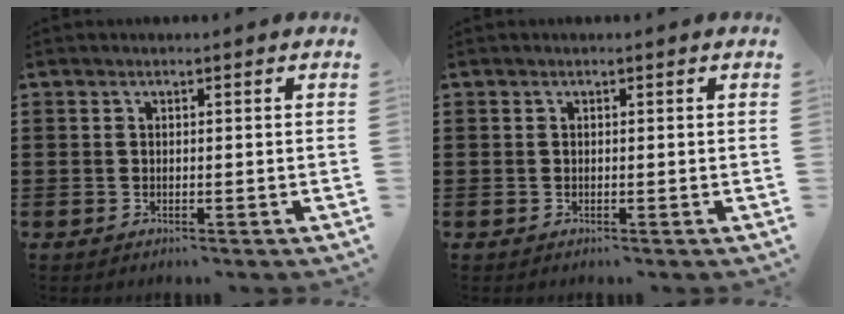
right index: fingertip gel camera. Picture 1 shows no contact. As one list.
[{"total": 0.0}]